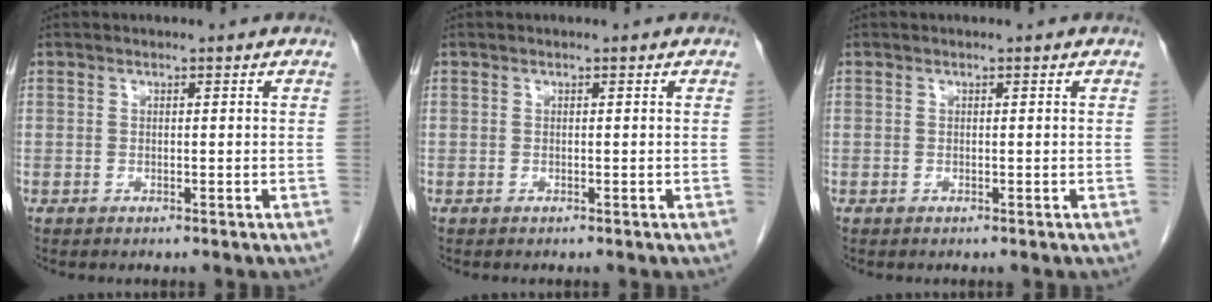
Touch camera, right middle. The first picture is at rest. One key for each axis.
{"total": 0.0}
{"total": 0.0}